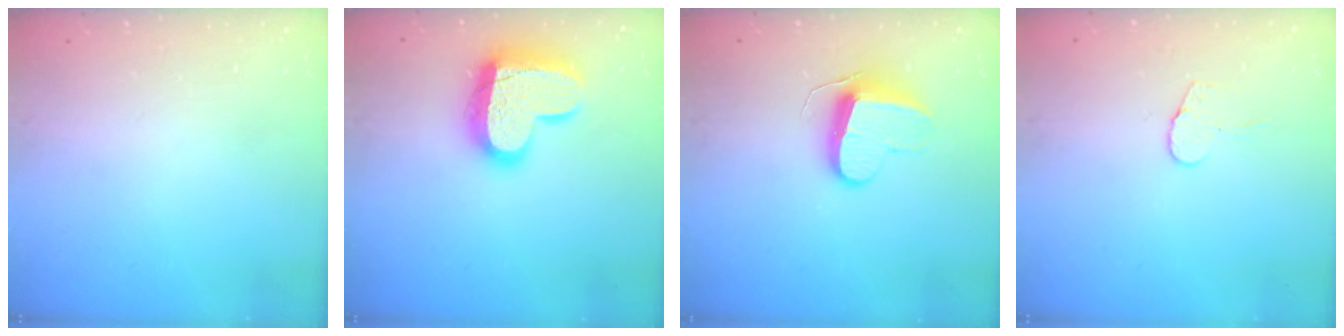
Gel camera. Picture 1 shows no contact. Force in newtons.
{"total": 17.6, "press": 17.6, "slide": 1.5}
{"total": 9.8, "press": 9.8, "slide": 0.2}
{"total": 5.6, "press": 5.6, "slide": 0.4}